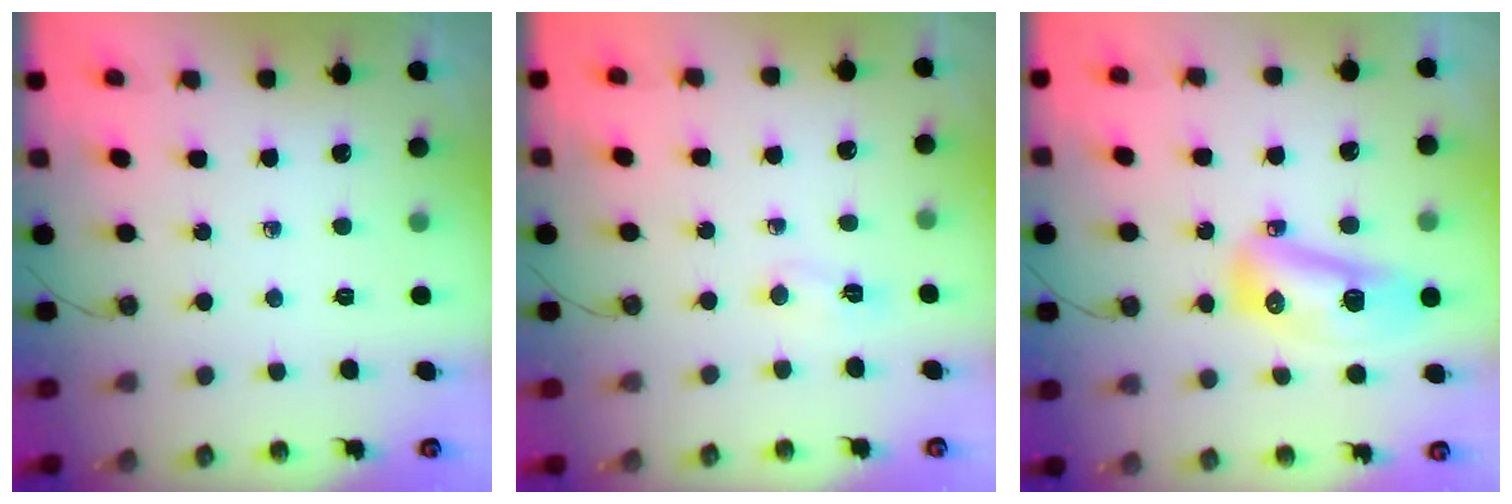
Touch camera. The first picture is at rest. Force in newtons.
{"total": 4.1, "press": 3.8, "slide": 1.6}
{"total": 12.3, "press": 12.2, "slide": 1.7}